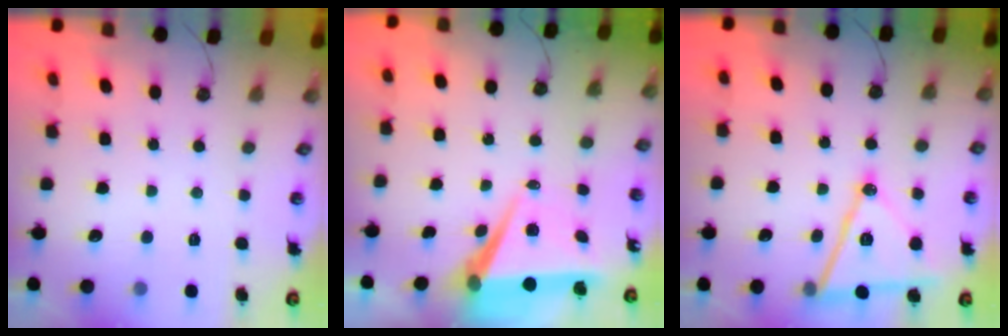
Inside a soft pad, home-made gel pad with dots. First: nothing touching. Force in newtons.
{"total": 7.5, "press": 6.2, "slide": 4.1}
{"total": 15.5, "press": 15.0, "slide": 3.8}